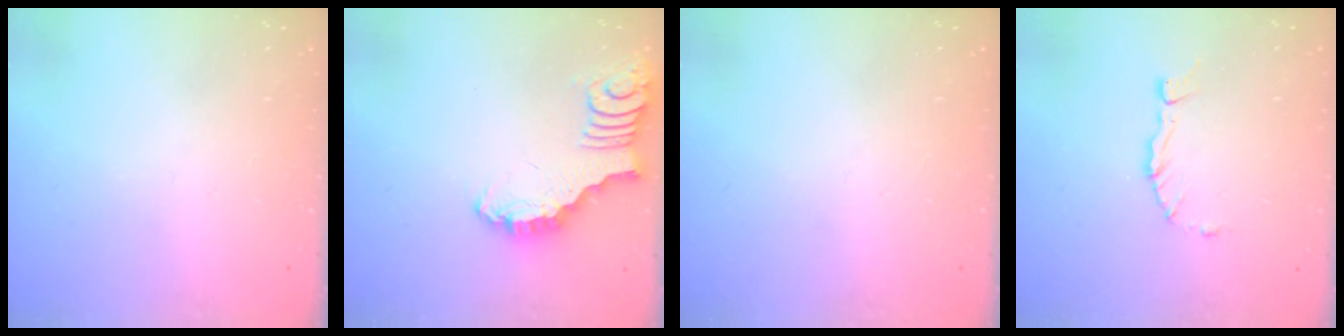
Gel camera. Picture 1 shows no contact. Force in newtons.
{"total": 3.2, "press": 3.1, "slide": 0.4}
{"total": 0.0}
{"total": 3.7, "press": 3.7, "slide": 0.1}